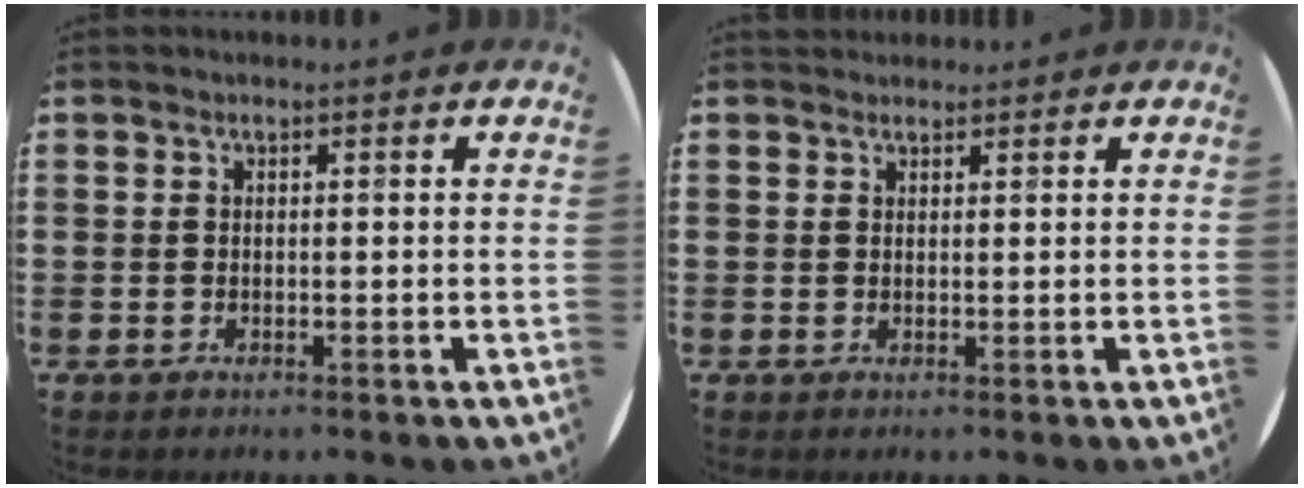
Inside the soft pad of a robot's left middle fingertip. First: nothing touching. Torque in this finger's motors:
{"motor_torque": [-0.17, -0.25, 0.00, 0.02]}